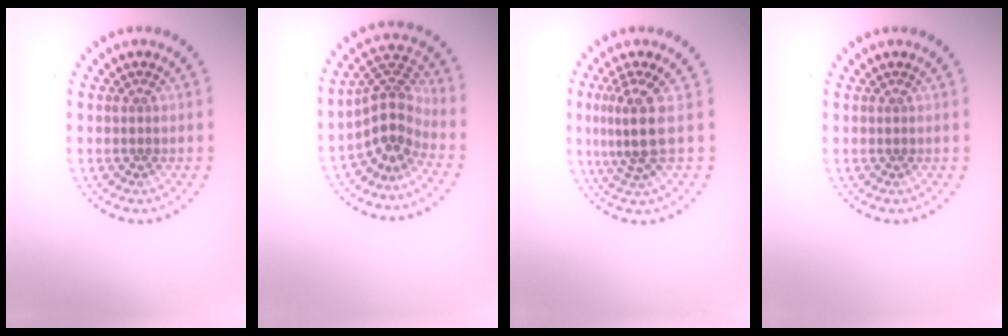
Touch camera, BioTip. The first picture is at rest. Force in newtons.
{"total": 3.7, "press": 2.7, "slide": 2.6}
{"total": 3.4, "press": 2.5, "slide": 2.3}
{"total": 0.0}